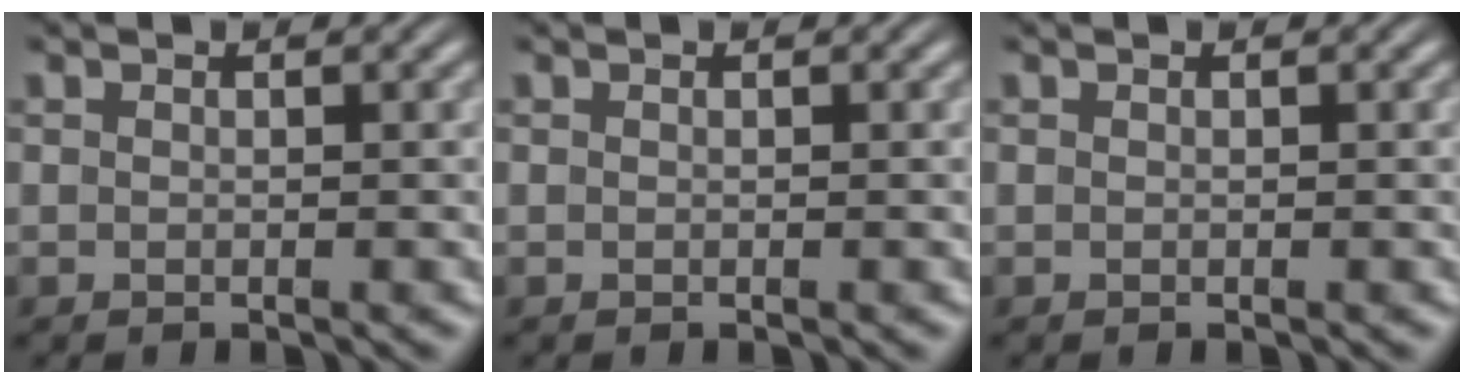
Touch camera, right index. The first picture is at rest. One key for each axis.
{"total": 0.0}
{"total": 0.0}